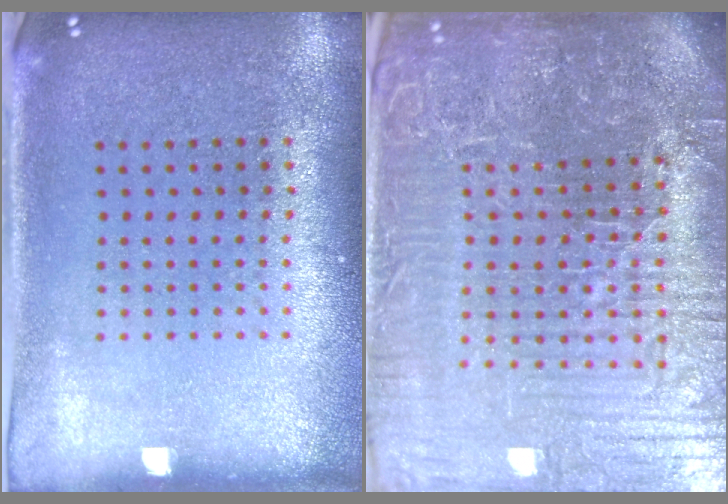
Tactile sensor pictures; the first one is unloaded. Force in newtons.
{"total": 7.3, "press": 6.4, "slide": 3.4}